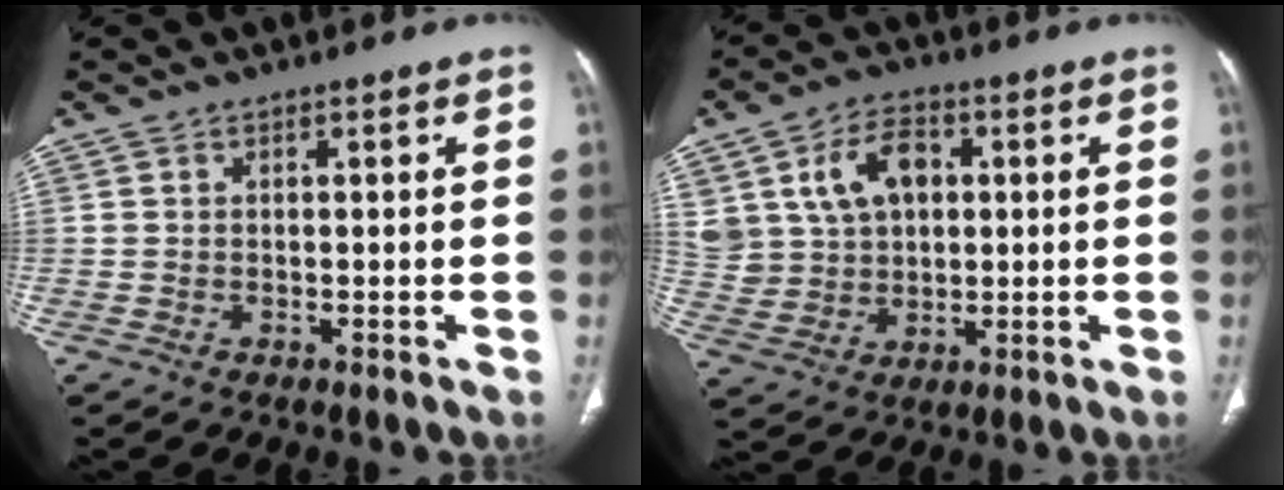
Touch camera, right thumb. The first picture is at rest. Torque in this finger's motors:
{"motor_torque": [0.13, 0.16, 0.80, 0.78, 0.08]}